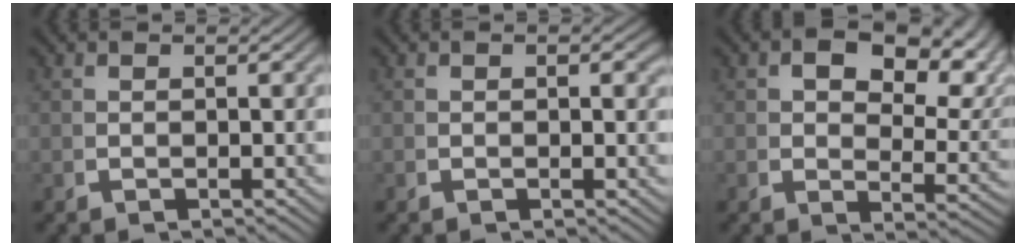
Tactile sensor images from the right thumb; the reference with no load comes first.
{"total": 0.6, "force": [0.0, 0.5, 0.3], "torque": [-0.007, -0.005, -0.002]}
{"total": 7.1, "force": [2.7, 3.9, 5.3], "torque": [-0.067, -0.006, 0.040]}